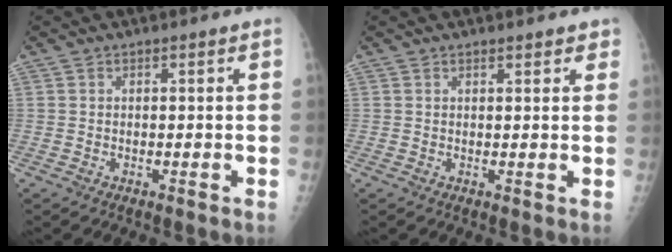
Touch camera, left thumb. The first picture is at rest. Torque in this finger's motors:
{"motor_torque": [-0.31, -0.09, -0.28, -0.11, -0.01]}